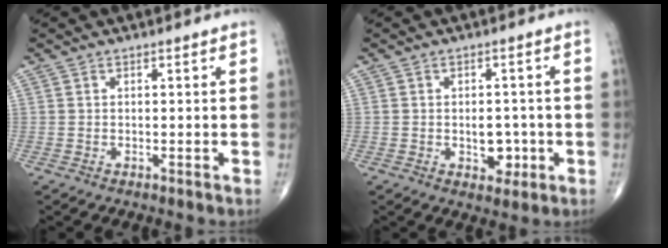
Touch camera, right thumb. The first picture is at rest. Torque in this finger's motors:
{"motor_torque": [1.28, 1.11, 0.77, -0.52, 0.27]}